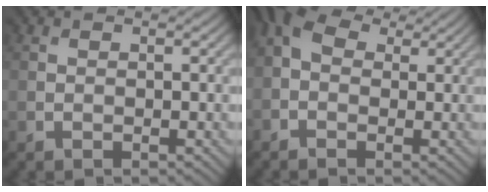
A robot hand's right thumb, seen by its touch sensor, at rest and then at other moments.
{"total": 6.3, "force": [1.4, 4.4, 4.3], "torque": [-0.115, 0.005, 0.018]}